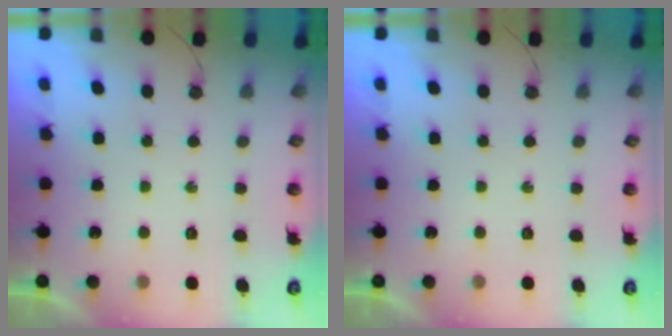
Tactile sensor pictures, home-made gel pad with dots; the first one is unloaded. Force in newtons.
{"total": 0.0}